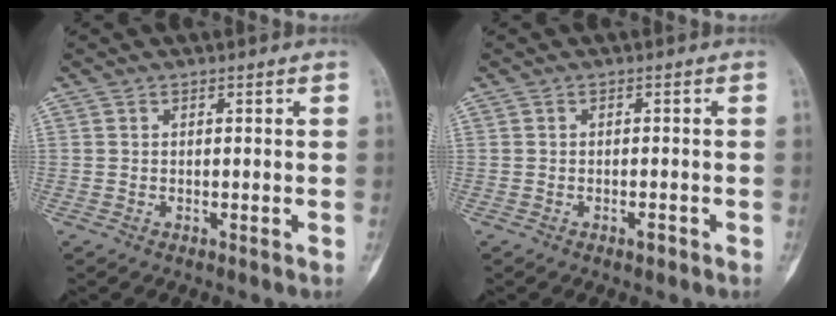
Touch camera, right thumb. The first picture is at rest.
{"total": 1.2, "force": [-0.8, 0.5, 0.8], "torque": [-0.009, 0.004, -0.013]}